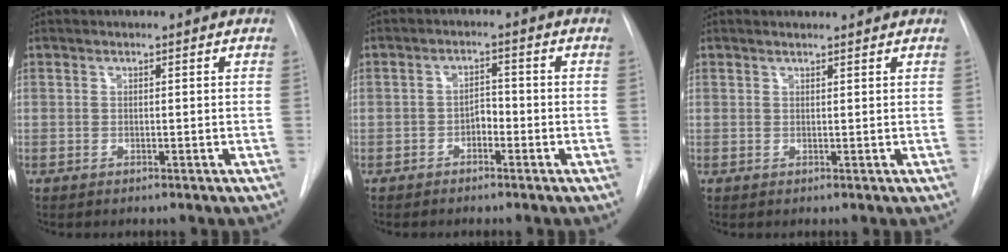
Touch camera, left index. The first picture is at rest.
{"total": 2.3, "force": [-1.2, 1.3, 1.5], "torque": [-0.017, 0.008, -0.023]}
{"total": 2.3, "force": [2.2, 0.3, 0.3], "torque": [-0.012, 0.014, 0.030]}